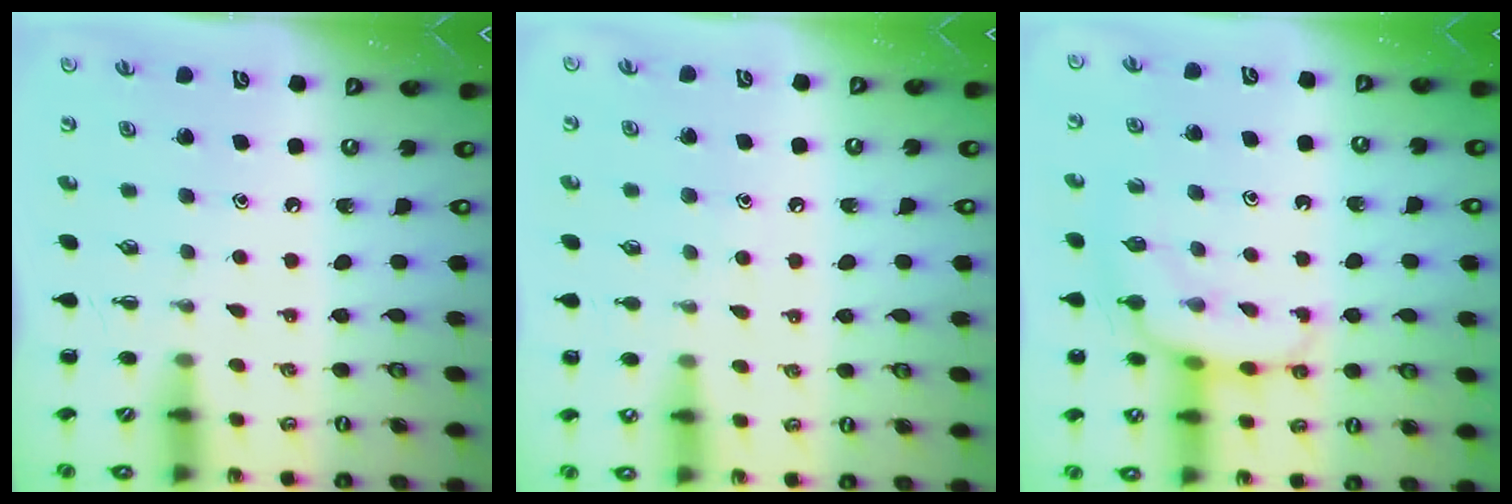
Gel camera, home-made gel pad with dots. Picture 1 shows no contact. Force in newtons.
{"total": 5.9, "press": 5.7, "slide": 1.5}
{"total": 10.2, "press": 10.1, "slide": 1.6}